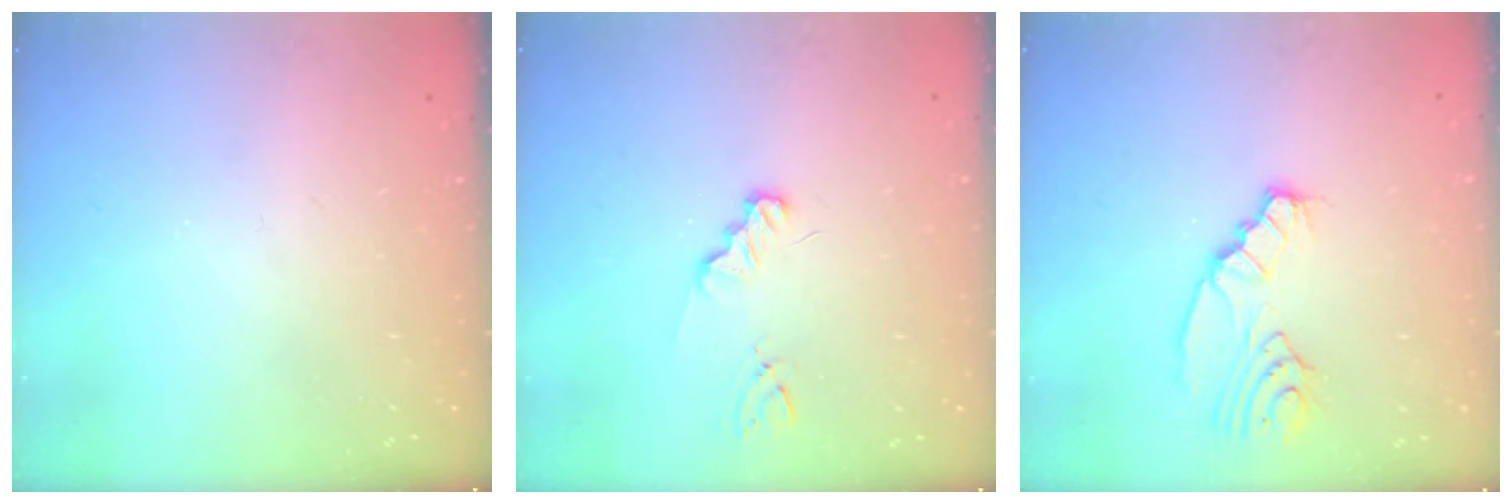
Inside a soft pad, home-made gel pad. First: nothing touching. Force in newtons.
{"total": 1.3, "press": 1.3, "slide": 0.2}
{"total": 5.1, "press": 5.1, "slide": 0.6}